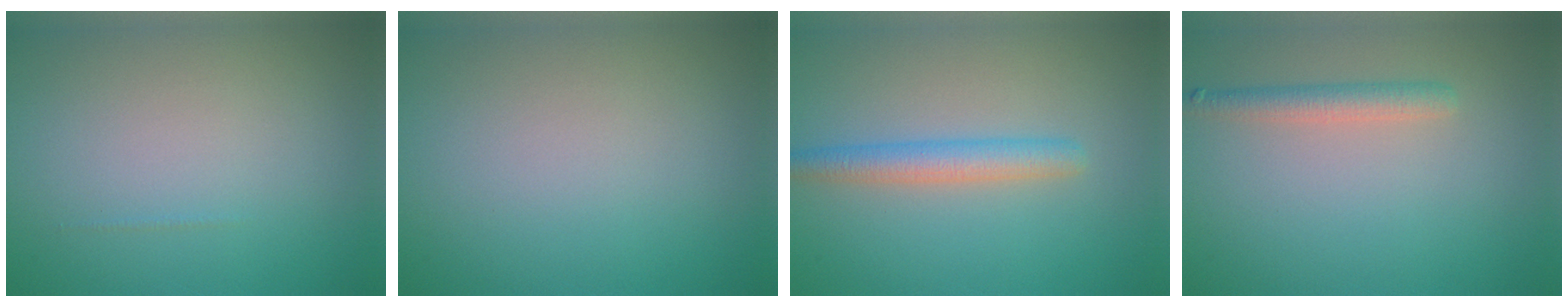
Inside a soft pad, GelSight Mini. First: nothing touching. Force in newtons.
{"total": 0.0}
{"total": 2.9, "press": 2.9, "slide": 0.0}
{"total": 2.2, "press": 2.2, "slide": 0.1}